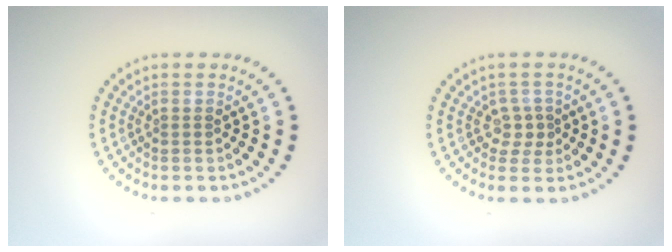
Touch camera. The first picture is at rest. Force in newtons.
{"total": 1.6, "press": 1.3, "slide": 1.0}